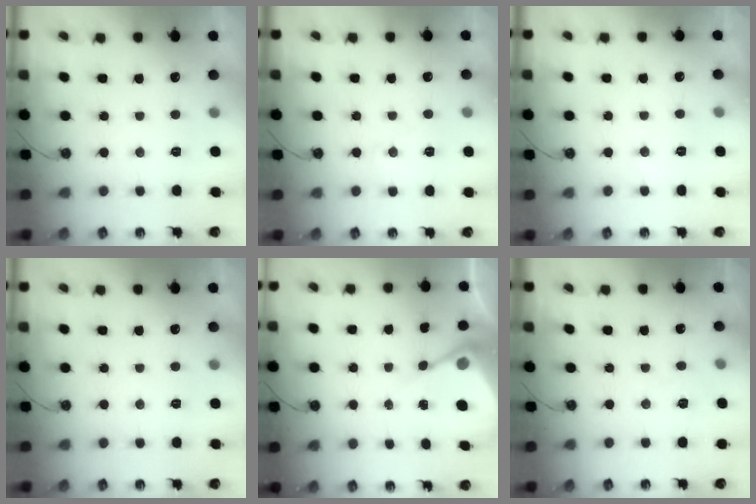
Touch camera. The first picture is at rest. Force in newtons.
{"total": 4.6, "press": 4.6, "slide": 0.7}
{"total": 4.7, "press": 4.7, "slide": 0.8}
{"total": 0.0}
{"total": 6.5, "press": 6.5, "slide": 0.5}
{"total": 3.6, "press": 3.6, "slide": 0.4}